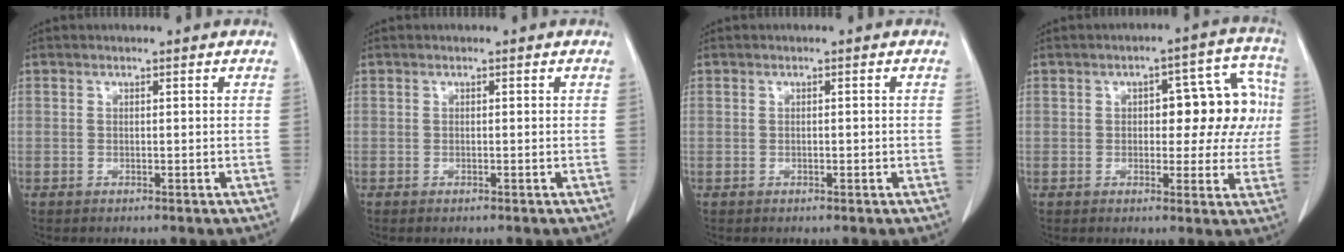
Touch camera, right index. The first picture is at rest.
{"total": 0.8, "force": [-0.3, 0.5, 0.6], "torque": [-0.016, -0.001, -0.002]}
{"total": 0.9, "force": [-0.2, 0.5, 0.7], "torque": [-0.020, 0.003, -0.001]}
{"total": 14.2, "force": [1.4, 6.7, 12.5], "torque": [-0.165, 0.046, 0.026]}